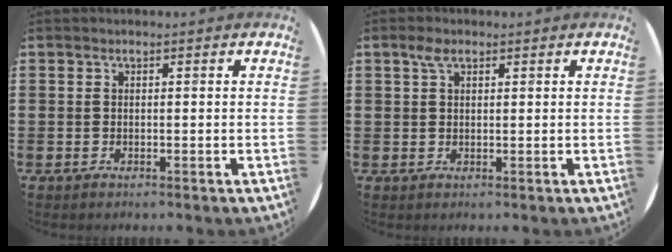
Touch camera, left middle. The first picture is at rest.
{"total": 2.1, "force": [1.2, 1.1, 1.3], "torque": [-0.022, 0.002, 0.020]}